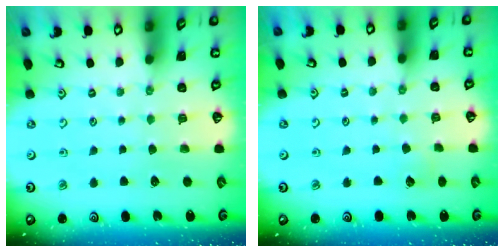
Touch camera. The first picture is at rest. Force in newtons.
{"total": 2.0, "press": 2.0, "slide": 0.1}